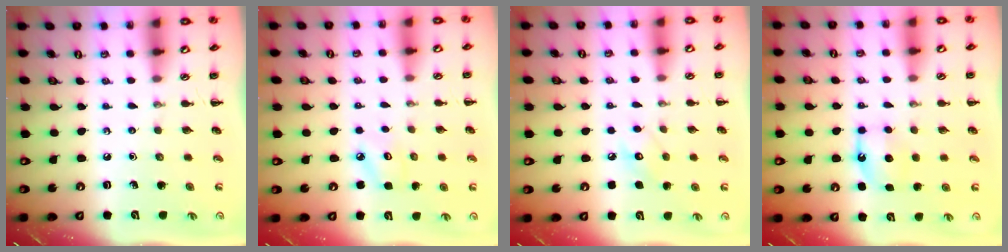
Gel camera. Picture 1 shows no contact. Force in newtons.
{"total": 4.8, "press": 4.6, "slide": 1.4}
{"total": 7.1, "press": 6.9, "slide": 1.5}
{"total": 8.3, "press": 8.1, "slide": 1.7}